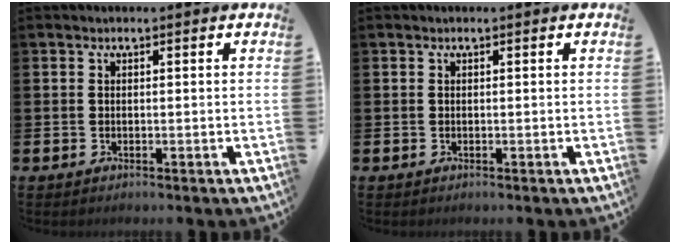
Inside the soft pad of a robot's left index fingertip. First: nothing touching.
{"total": 0.0}